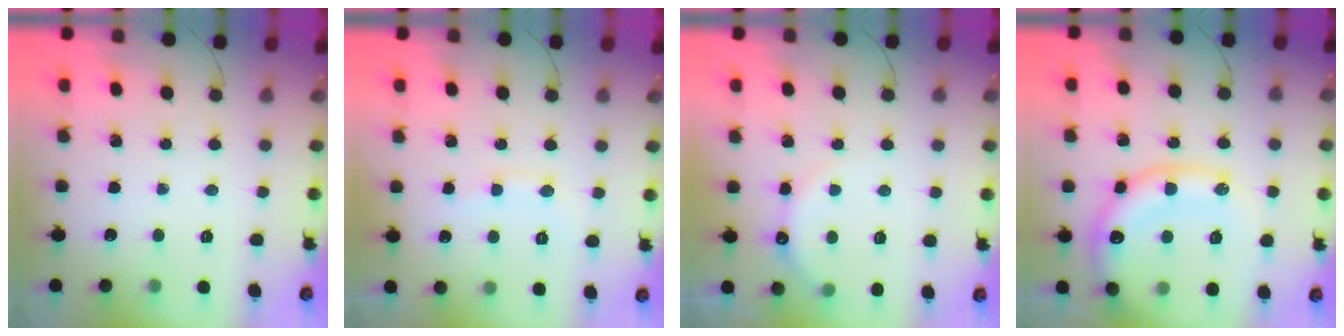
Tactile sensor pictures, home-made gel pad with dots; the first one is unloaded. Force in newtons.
{"total": 7.3, "press": 7.2, "slide": 1.4}
{"total": 6.6, "press": 6.4, "slide": 1.4}
{"total": 20.1, "press": 19.8, "slide": 3.5}